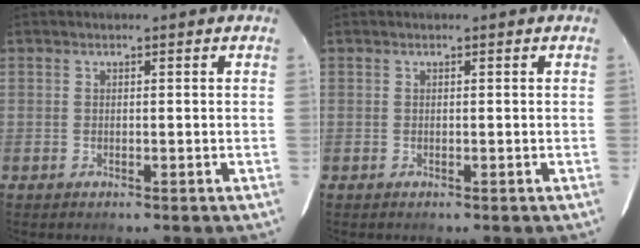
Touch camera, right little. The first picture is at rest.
{"total": 0.0}